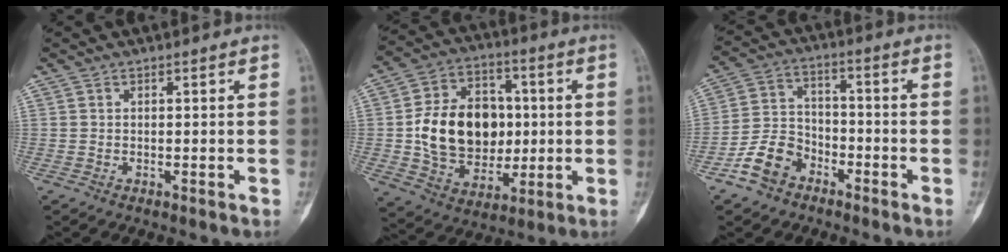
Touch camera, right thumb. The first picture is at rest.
{"total": 18.9, "force": [0.6, 14.1, 12.7], "torque": [-0.174, 0.012, 0.020]}
{"total": 8.8, "force": [-5.3, 6.1, 3.5], "torque": [-0.049, 0.043, -0.108]}